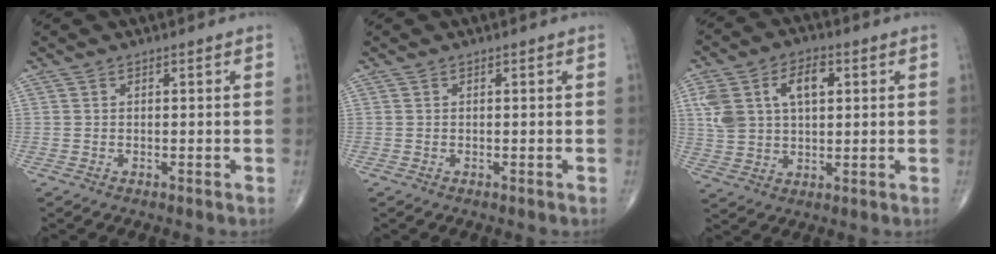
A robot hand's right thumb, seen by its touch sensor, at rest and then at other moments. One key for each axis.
{"total": 0.0}
{"total": 12.3, "fx": 3.4, "fy": 7.5, "fz": 9.1, "tx": -0.155, "ty": 0.011, "tz": 0.065}